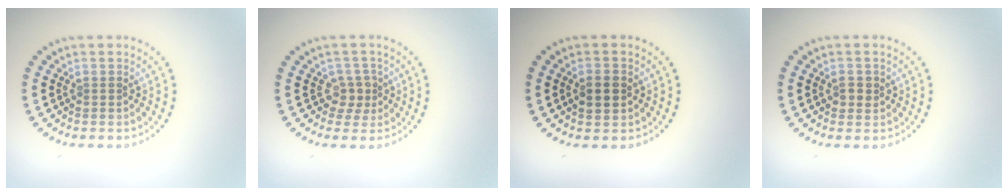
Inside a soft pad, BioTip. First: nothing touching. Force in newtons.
{"total": 1.9, "press": 1.5, "slide": 1.1}
{"total": 2.4, "press": 2.4, "slide": 0.2}
{"total": 1.2, "press": 1.2, "slide": 0.1}